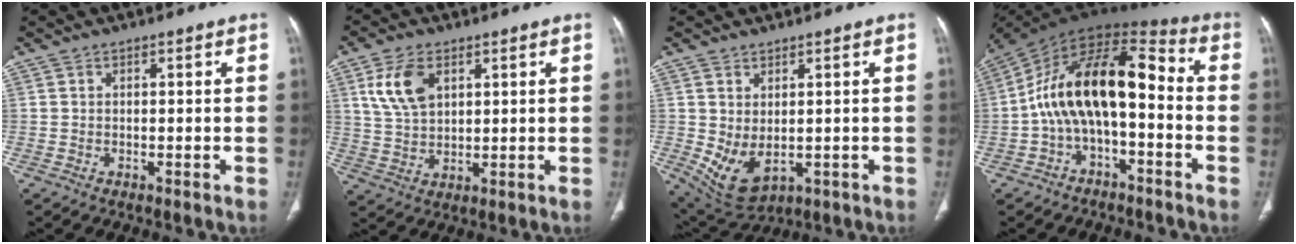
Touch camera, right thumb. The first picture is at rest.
{"total": 8.8, "force": [3.6, 5.3, 6.1], "torque": [-0.111, -0.009, 0.075]}
{"total": 7.6, "force": [-0.6, 4.6, 6.1], "torque": [-0.104, -0.005, 0.018]}
{"total": 17.2, "force": [-2.2, 8.7, 14.7], "torque": [-0.236, 0.080, -0.045]}